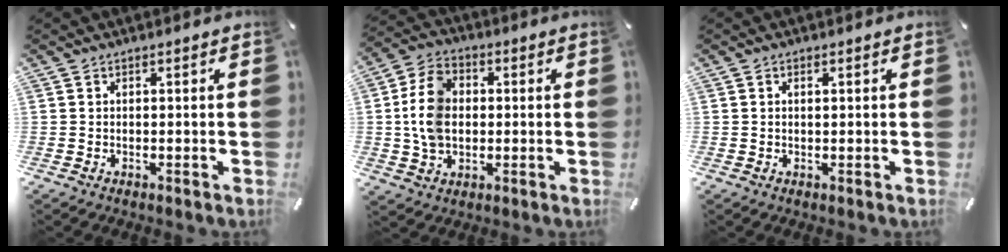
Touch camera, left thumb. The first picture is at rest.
{"total": 10.7, "force": [0.3, 8.3, 6.7], "torque": [-0.154, 0.011, 0.006]}
{"total": 0.8, "force": [0.2, 0.4, 0.6], "torque": [-0.013, 0.002, 0.002]}